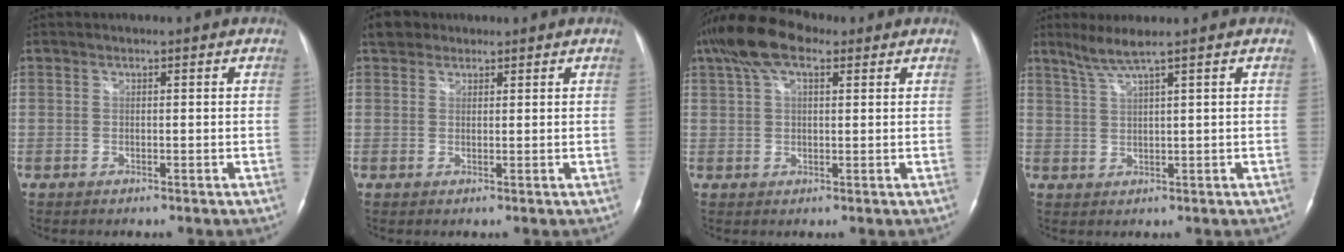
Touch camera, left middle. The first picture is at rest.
{"total": 2.6, "force": [1.9, 1.8, 0.4], "torque": [-0.013, 0.018, 0.032]}
{"total": 8.4, "force": [4.9, 3.6, 5.9], "torque": [-0.123, 0.035, 0.089]}
{"total": 3.7, "force": [2.6, -0.9, 2.4], "torque": [-0.061, 0.003, 0.058]}